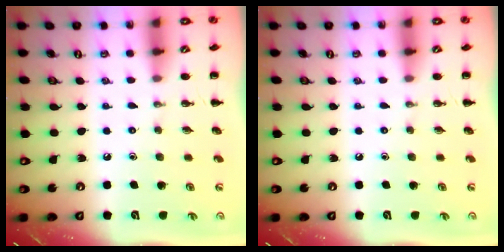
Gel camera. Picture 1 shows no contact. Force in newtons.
{"total": 0.0}